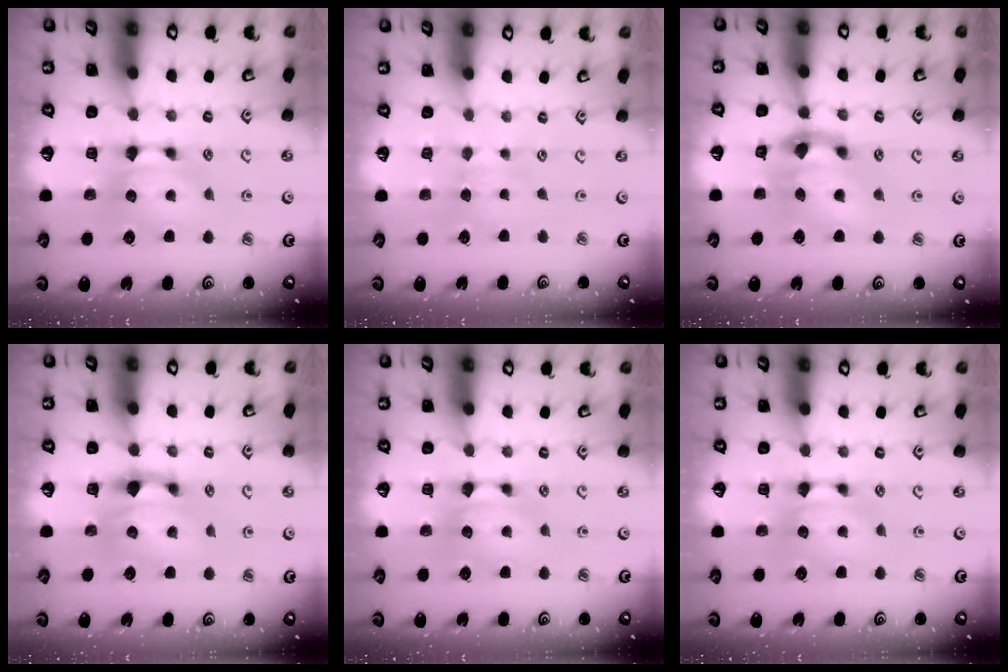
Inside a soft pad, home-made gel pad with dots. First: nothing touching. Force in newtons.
{"total": 2.2, "press": 2.2, "slide": 0.4}
{"total": 4.0, "press": 3.5, "slide": 2.1}
{"total": 1.9, "press": 1.3, "slide": 1.4}
{"total": 0.0}
{"total": 0.0}